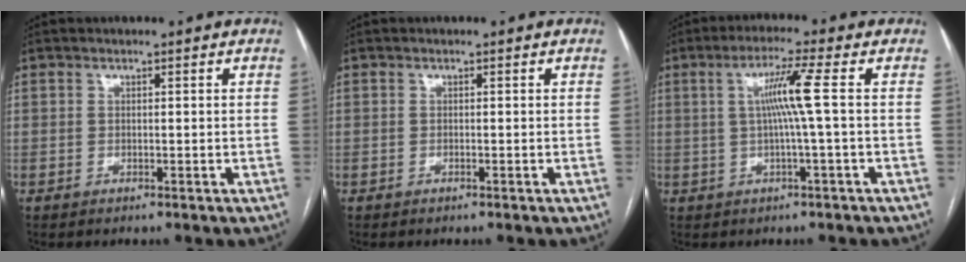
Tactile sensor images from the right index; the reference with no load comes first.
{"total": 0.0}
{"total": 6.2, "force": [0.6, -1.3, 6.0], "torque": [-0.112, 0.007, 0.016]}